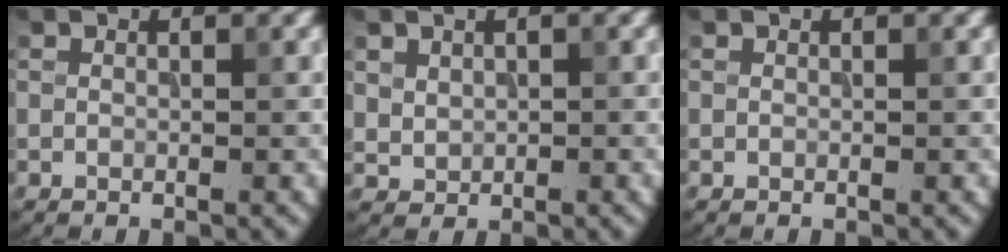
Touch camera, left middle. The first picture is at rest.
{"total": 1.2, "force": [0.6, 1.0, 0.4], "torque": [-0.008, -0.003, 0.018]}
{"total": 0.0}